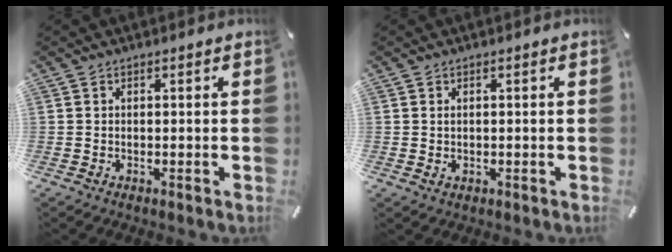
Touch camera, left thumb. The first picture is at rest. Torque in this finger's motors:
{"motor_torque": [-0.11, -0.30, 0.09, -0.23, 0.06]}